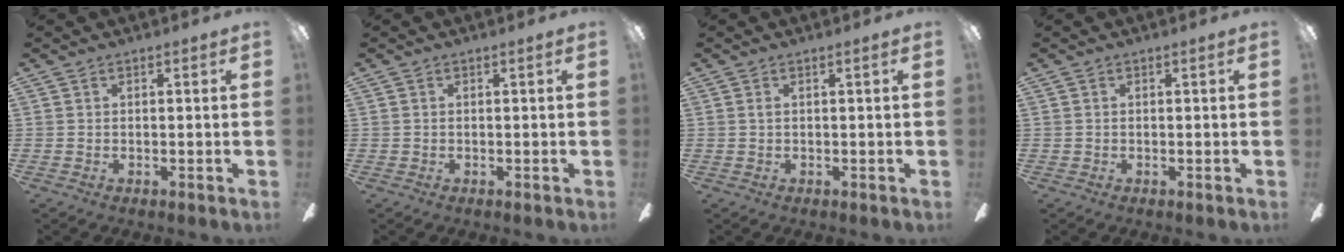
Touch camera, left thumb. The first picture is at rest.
{"total": 0.0}
{"total": 1.1, "force": [0.1, 0.1, 1.1], "torque": [-0.020, 0.000, 0.002]}
{"total": 0.0}